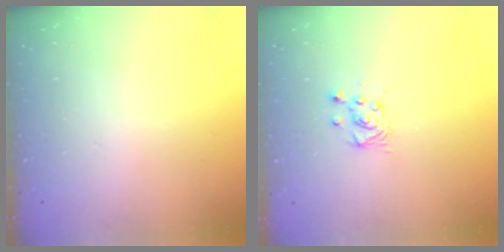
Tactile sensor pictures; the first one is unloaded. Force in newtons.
{"total": 3.7, "press": 3.7, "slide": 0.3}